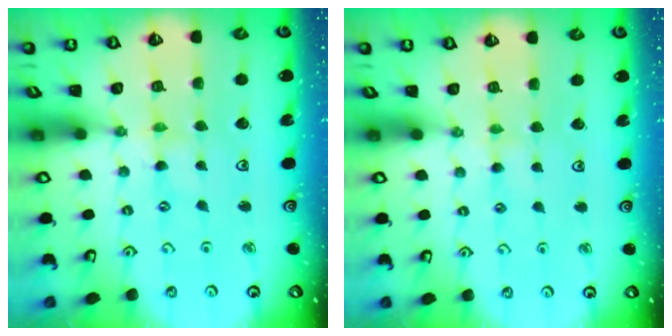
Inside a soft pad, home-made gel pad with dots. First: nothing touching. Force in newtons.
{"total": 2.3, "press": 2.3, "slide": 0.4}